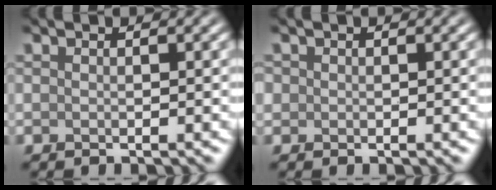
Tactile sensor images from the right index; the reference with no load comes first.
{"total": 0.7, "force": [0.1, 0.7, 0.1], "torque": [0.004, 0.001, -0.001]}